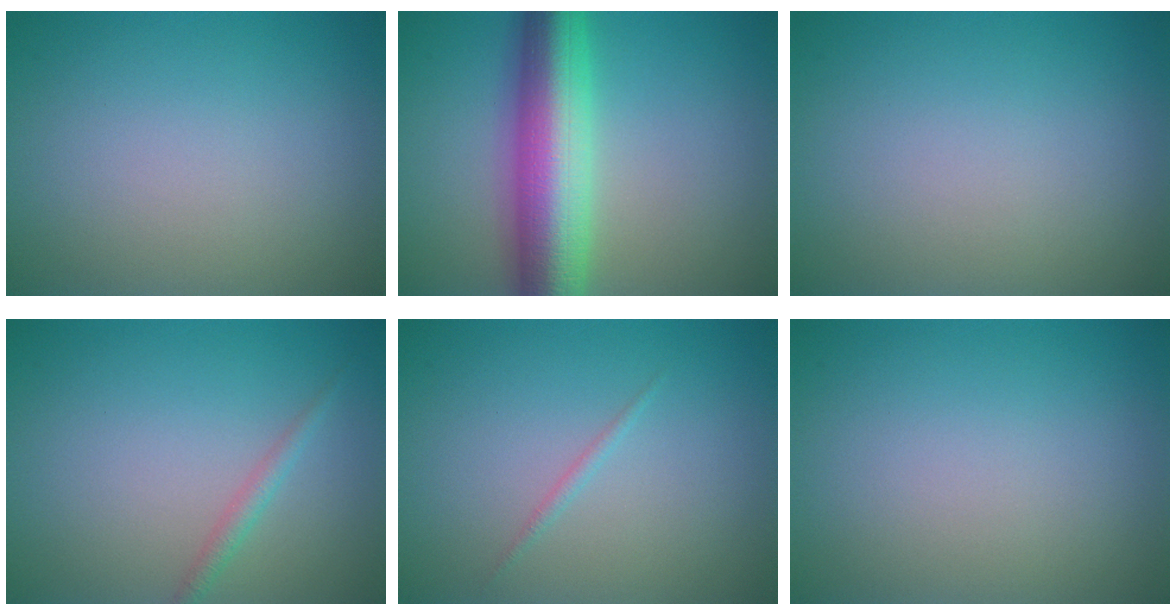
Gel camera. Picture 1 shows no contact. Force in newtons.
{"total": 9.9, "press": 9.9, "slide": 0.1}
{"total": 0.0}
{"total": 1.3, "press": 1.3, "slide": 0.0}
{"total": 0.6, "press": 0.6, "slide": 0.0}
{"total": 0.0}